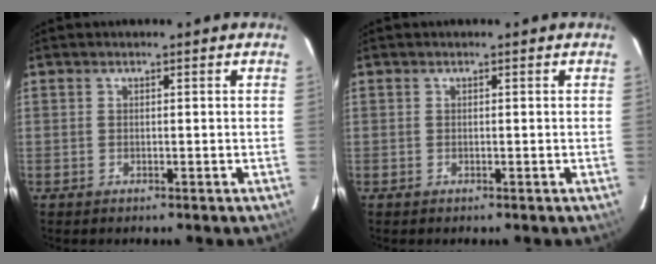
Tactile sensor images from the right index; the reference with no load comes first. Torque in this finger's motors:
{"motor_torque": [0.00, 0.00, 0.03, 0.00]}